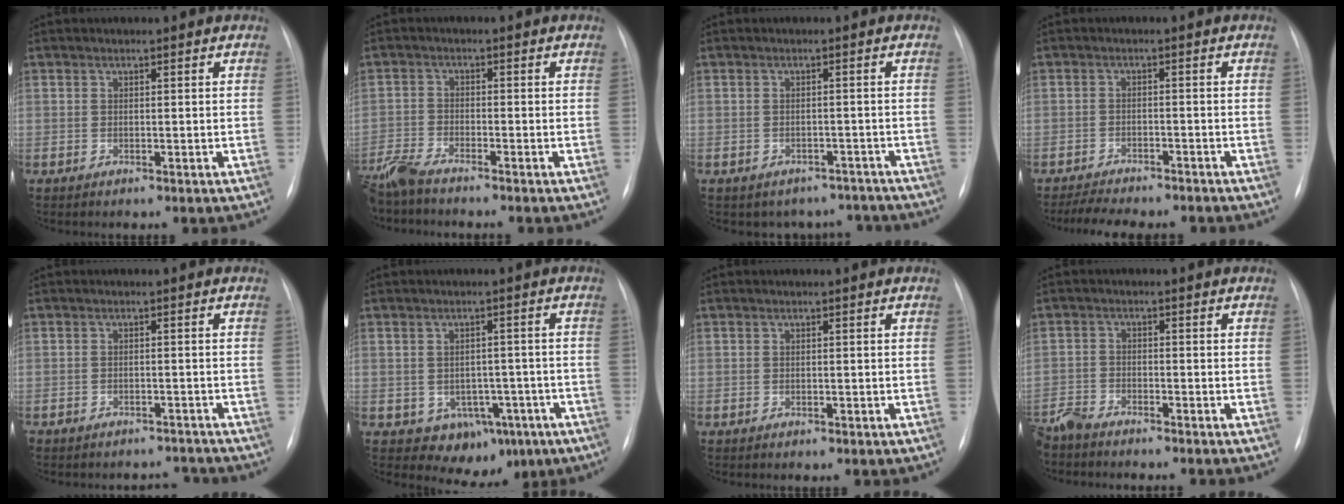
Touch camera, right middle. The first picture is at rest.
{"total": 5.0, "force": [-4.6, 0.1, 2.0], "torque": [-0.045, -0.019, -0.094]}
{"total": 6.3, "force": [-5.4, 3.3, -0.2], "torque": [0.021, 0.026, -0.058]}
{"total": 8.3, "force": [-7.4, 1.7, 3.4], "torque": [-0.051, -0.006, -0.107]}
{"total": 5.8, "force": [-5.4, 2.0, 0.2], "torque": [0.005, 0.011, -0.068]}
{"total": 7.9, "force": [-3.4, 6.0, 3.7], "torque": [-0.032, 0.022, -0.033]}
{"total": 0.5, "force": [-0.1, 0.3, 0.4], "torque": [-0.005, 0.000, 0.000]}
{"total": 4.9, "force": [-4.8, 0.2, 1.1], "torque": [-0.015, -0.018, -0.091]}